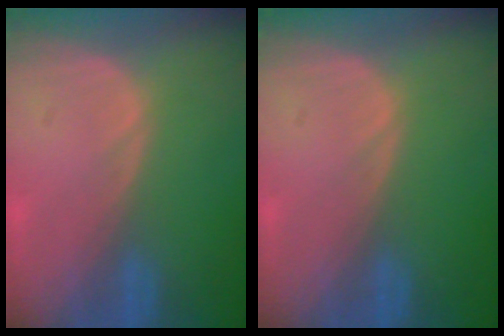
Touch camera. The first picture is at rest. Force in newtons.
{"total": 0.0}